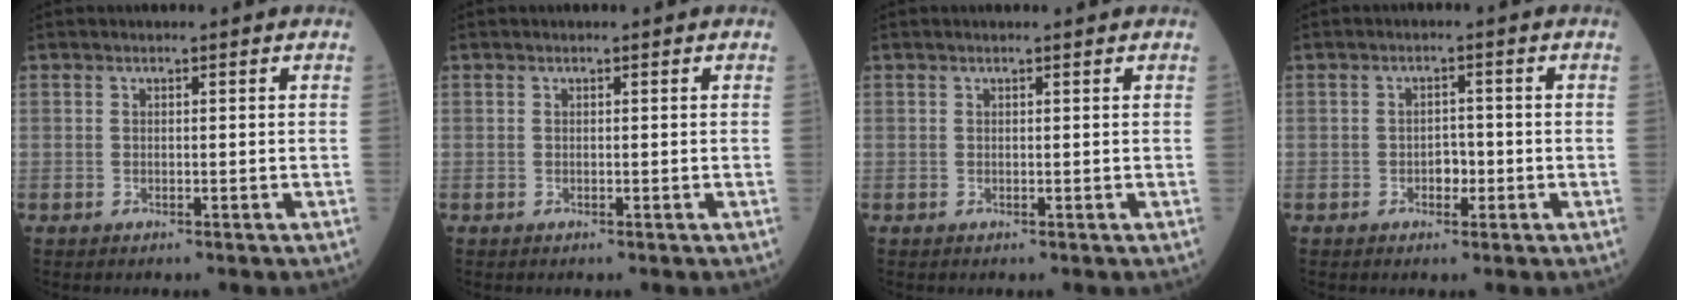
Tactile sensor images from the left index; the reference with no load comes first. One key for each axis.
{"total": 0.0}
{"total": 0.8, "fx": 0.7, "fy": -0.1, "fz": 0.4, "tx": -0.008, "ty": 0.004, "tz": 0.014}
{"total": 2.2, "fx": -0.8, "fy": 1.4, "fz": 1.5, "tx": -0.019, "ty": 0.006, "tz": -0.012}